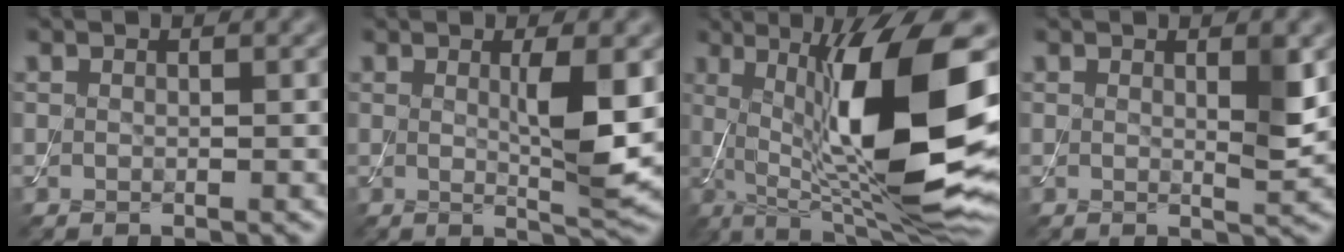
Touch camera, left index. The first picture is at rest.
{"total": 4.6, "force": [0.6, 0.7, 4.5], "torque": [-0.072, -0.011, 0.013]}
{"total": 14.6, "force": [1.2, 3.6, 14.1], "torque": [-0.214, -0.005, 0.023]}
{"total": 2.1, "force": [0.6, 0.3, 1.9], "torque": [-0.023, -0.006, 0.008]}